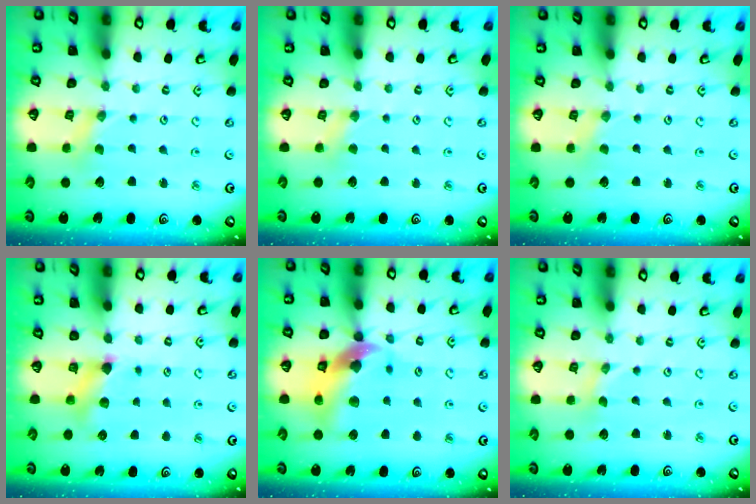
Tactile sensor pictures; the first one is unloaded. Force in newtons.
{"total": 2.0, "press": 2.0, "slide": 0.5}
{"total": 0.0}
{"total": 7.0, "press": 7.0, "slide": 0.5}
{"total": 13.0, "press": 12.9, "slide": 1.8}
{"total": 0.0}